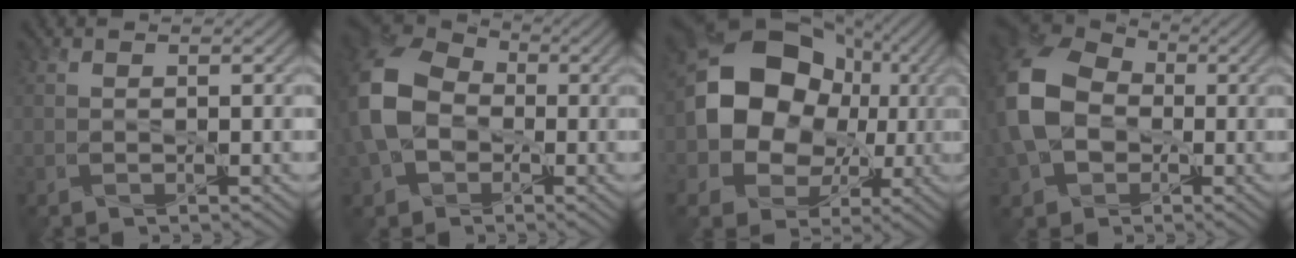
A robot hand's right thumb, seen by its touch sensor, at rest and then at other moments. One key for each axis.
{"total": 12.4, "fx": -1.3, "fy": 9.6, "fz": 7.7, "tx": -0.223, "ty": -0.022, "tz": -0.022}
{"total": 13.6, "fx": 0.3, "fy": 11.4, "fz": 7.4, "tx": -0.136, "ty": -0.001, "tz": -0.007}
{"total": 13.7, "fx": -1.0, "fy": 10.6, "fz": 8.5, "tx": -0.242, "ty": -0.025, "tz": -0.011}